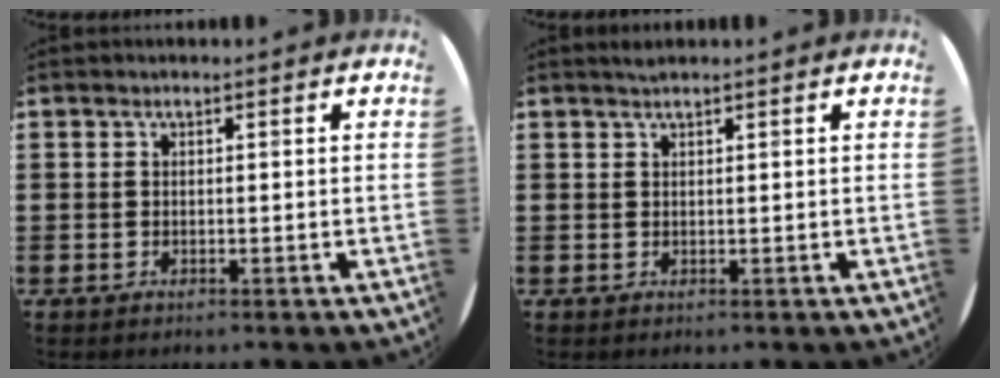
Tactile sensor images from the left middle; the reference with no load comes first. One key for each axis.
{"total": 0.7, "fx": 0.6, "fy": -0.1, "fz": 0.3, "tx": -0.005, "ty": -0.001, "tz": 0.012}